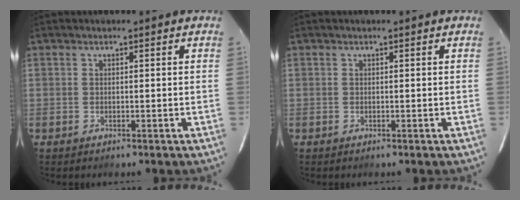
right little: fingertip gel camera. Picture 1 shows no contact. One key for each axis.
{"total": 0.0}